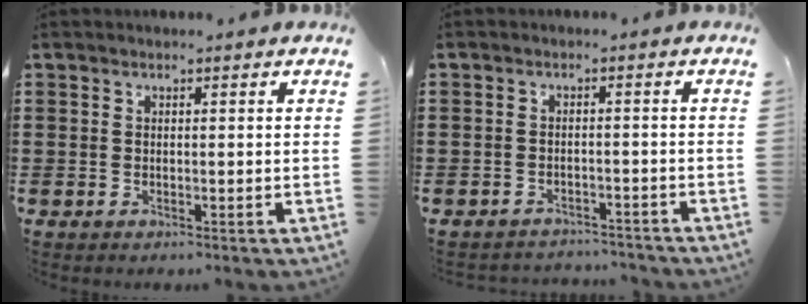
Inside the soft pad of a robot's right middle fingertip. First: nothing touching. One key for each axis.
{"total": 2.6, "fx": -2.5, "fy": 0.5, "fz": -0.4, "tx": 0.000, "ty": 0.002, "tz": -0.058}